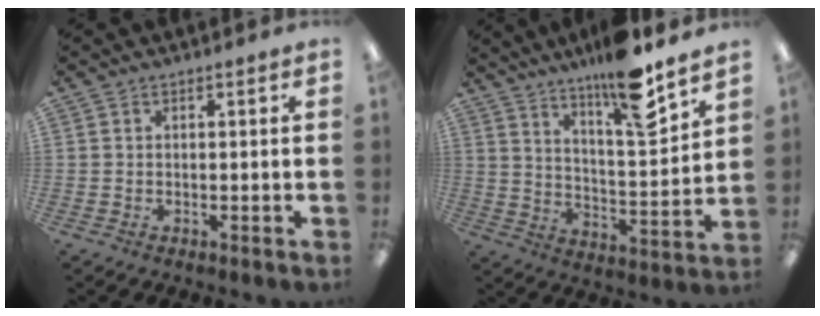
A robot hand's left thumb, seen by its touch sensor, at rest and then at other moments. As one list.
[{"total": 14.2, "force": [11.4, 2.2, 8.3], "torque": [-0.137, -0.075, 0.186]}]